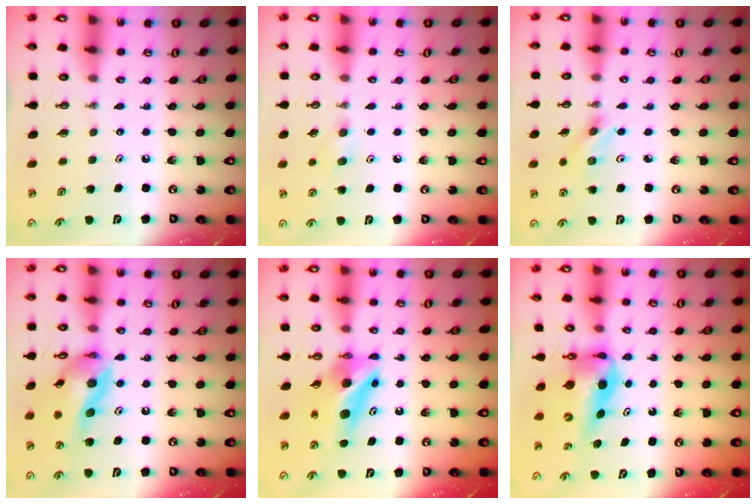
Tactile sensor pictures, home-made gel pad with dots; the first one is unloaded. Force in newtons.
{"total": 5.3, "press": 5.2, "slide": 1.1}
{"total": 3.2, "press": 3.1, "slide": 0.4}
{"total": 16.7, "press": 16.5, "slide": 2.6}
{"total": 11.0, "press": 10.9, "slide": 1.3}
{"total": 7.2, "press": 7.1, "slide": 0.9}